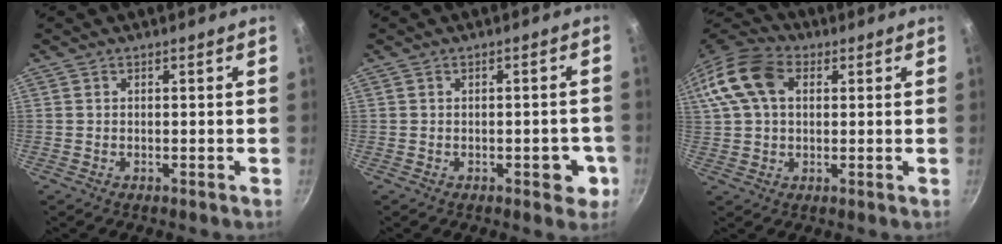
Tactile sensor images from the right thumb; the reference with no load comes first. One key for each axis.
{"total": 4.7, "fx": -1.6, "fy": 2.4, "fz": 3.7, "tx": -0.021, "ty": 0.010, "tz": -0.020}
{"total": 14.9, "fx": 4.1, "fy": 10.0, "fz": 10.3, "tx": -0.203, "ty": 0.026, "tz": 0.061}